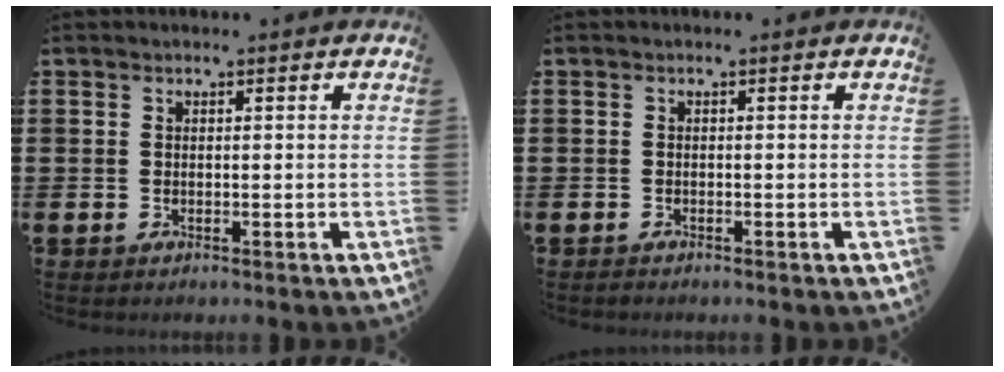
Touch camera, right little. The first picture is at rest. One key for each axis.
{"total": 0.0}